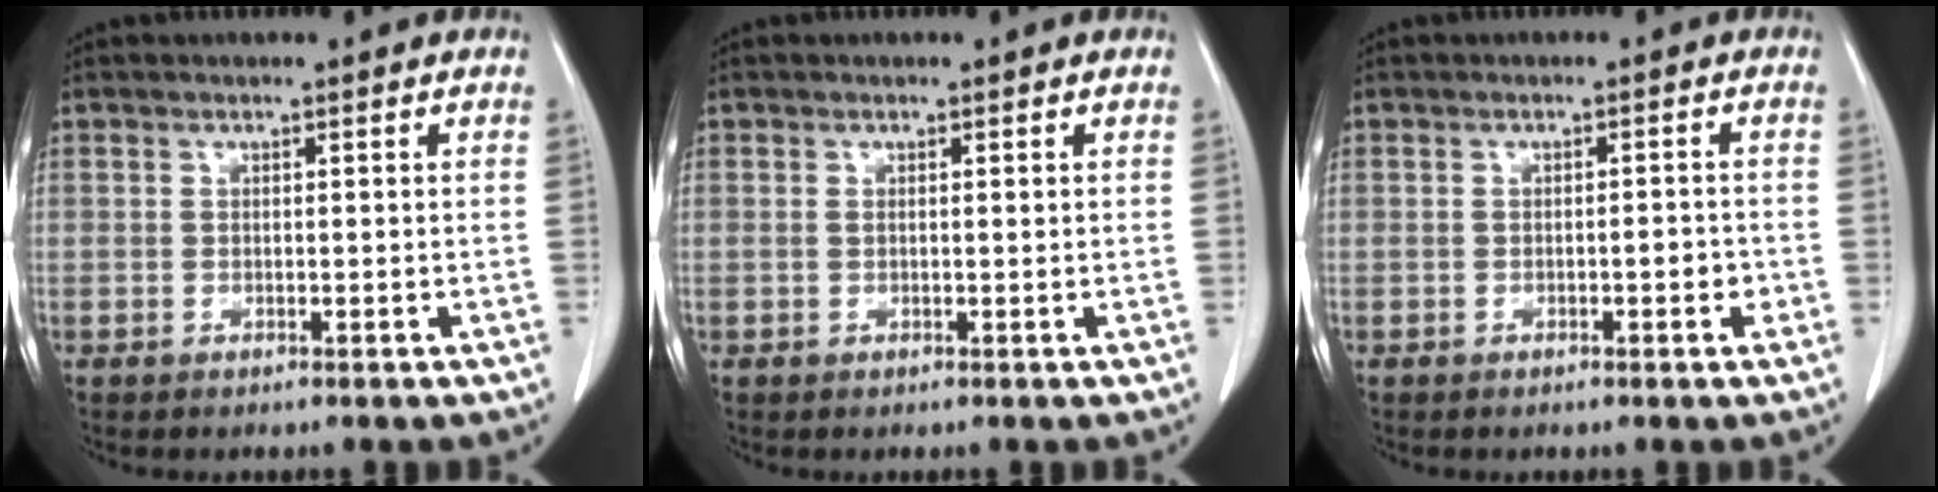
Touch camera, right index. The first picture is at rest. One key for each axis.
{"total": 0.6, "fx": 0.2, "fy": 0.2, "fz": 0.6, "tx": -0.012, "ty": 0.004, "tz": 0.006}
{"total": 1.9, "fx": -0.7, "fy": 0.7, "fz": 1.6, "tx": -0.025, "ty": 0.001, "tz": -0.009}